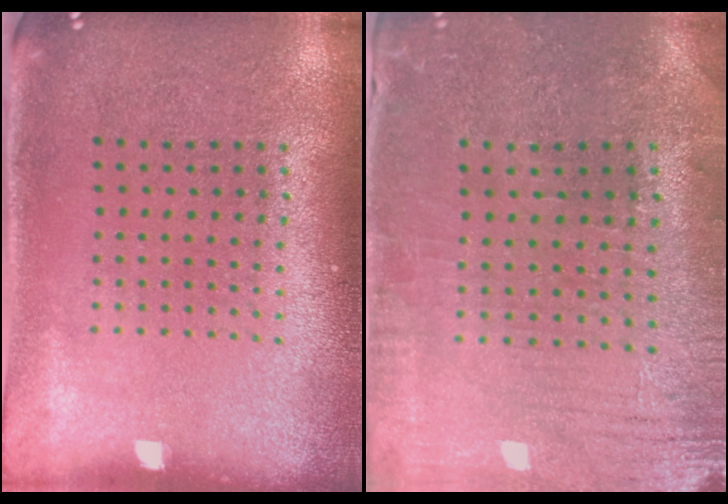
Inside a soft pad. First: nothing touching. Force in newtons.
{"total": 0.6, "press": 0.5, "slide": 0.3}